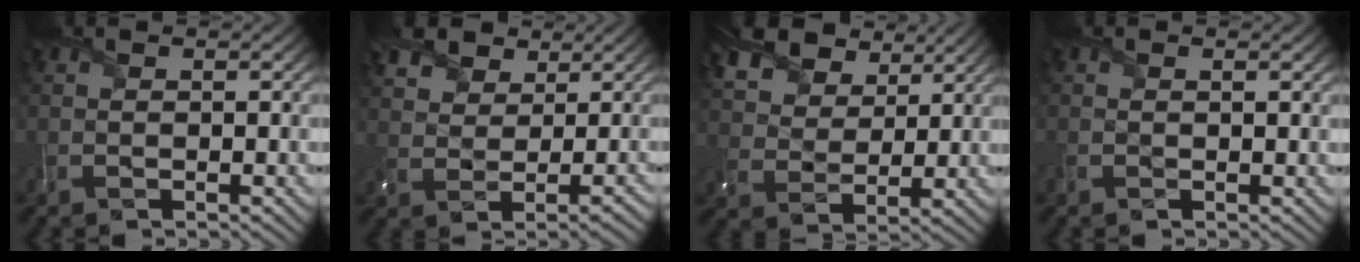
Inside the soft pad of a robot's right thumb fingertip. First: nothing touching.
{"total": 6.0, "force": [3.8, 3.3, 3.3], "torque": [-0.077, 0.013, 0.068]}
{"total": 11.4, "force": [7.6, 6.2, 5.8], "torque": [-0.168, 0.017, 0.134]}
{"total": 0.6, "force": [0.1, 0.2, 0.6], "torque": [-0.013, -0.001, 0.003]}